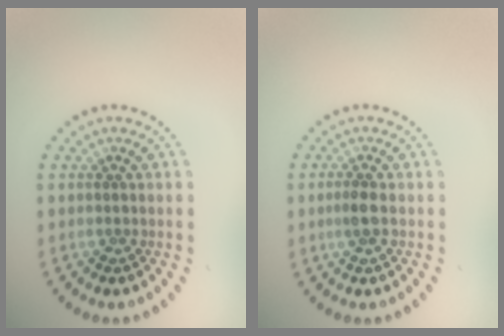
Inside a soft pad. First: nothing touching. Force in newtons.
{"total": 1.3, "press": 1.2, "slide": 0.5}